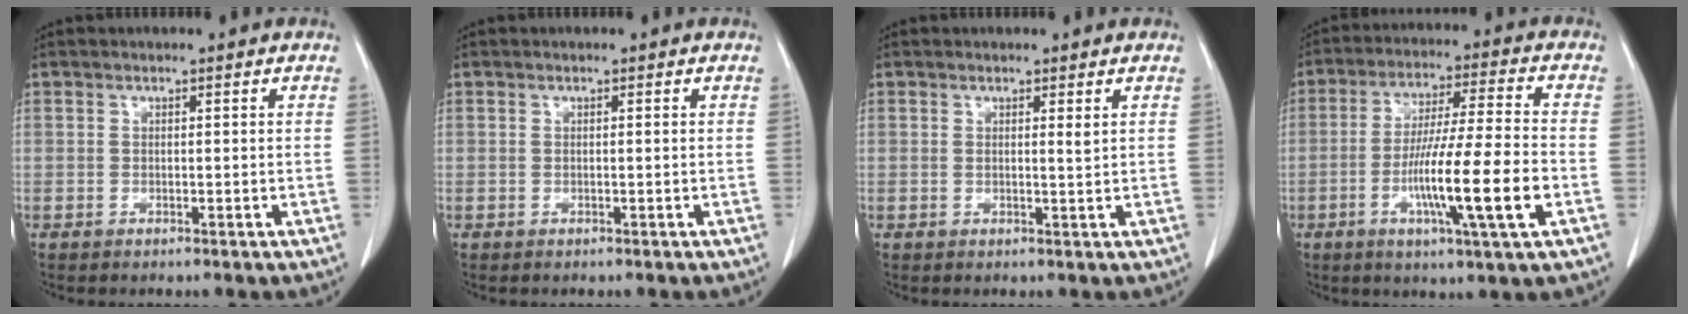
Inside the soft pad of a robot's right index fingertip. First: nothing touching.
{"total": 0.0}
{"total": 1.0, "force": [0.5, -0.1, 0.8], "torque": [-0.017, -0.005, 0.009]}
{"total": 13.8, "force": [-4.1, -0.2, 13.2], "torque": [-0.239, -0.011, -0.074]}